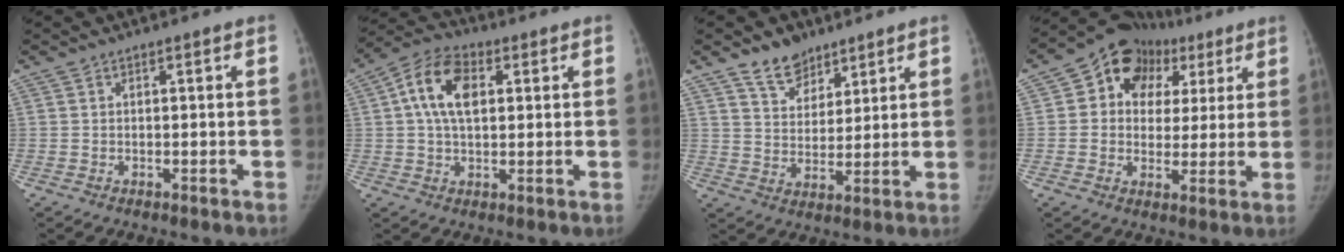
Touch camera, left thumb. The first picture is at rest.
{"total": 10.4, "force": [2.5, 6.3, 8.0], "torque": [-0.140, 0.015, 0.037]}
{"total": 8.1, "force": [5.9, 4.9, 2.6], "torque": [-0.013, -0.041, 0.107]}
{"total": 15.0, "force": [5.5, 11.8, 7.4], "torque": [-0.055, 0.020, 0.081]}